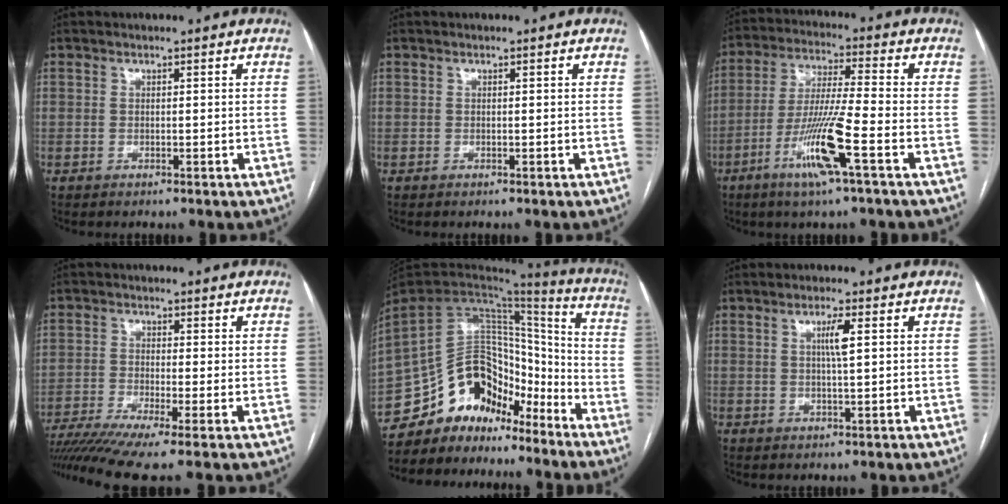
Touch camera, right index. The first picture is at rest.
{"total": 0.0}
{"total": 11.7, "force": [-5.2, -0.5, 10.5], "torque": [-0.207, -0.017, -0.102]}
{"total": 11.3, "force": [-8.5, -0.1, 7.4], "torque": [-0.131, -0.015, -0.143]}
{"total": 15.0, "force": [-12.3, 7.3, 4.8], "torque": [-0.077, 0.074, -0.214]}
{"total": 3.2, "force": [0.9, -0.1, 3.1], "torque": [-0.056, -0.002, 0.015]}